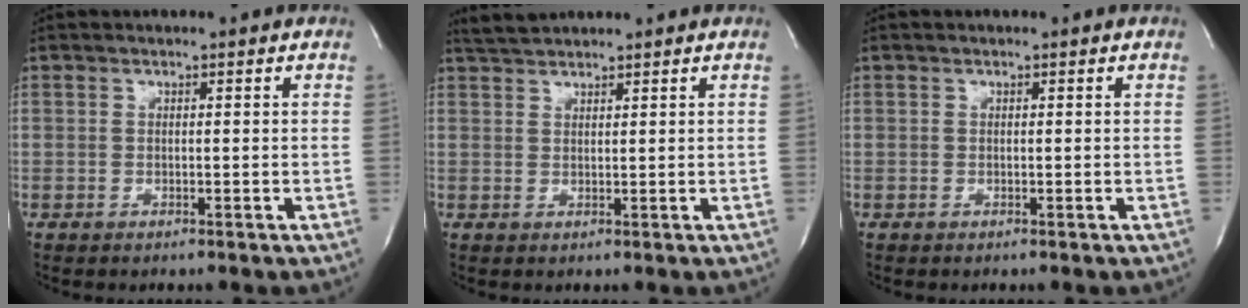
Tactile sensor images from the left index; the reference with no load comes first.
{"total": 3.0, "force": [2.9, 0.2, 0.7], "torque": [-0.019, 0.016, 0.059]}
{"total": 0.0}